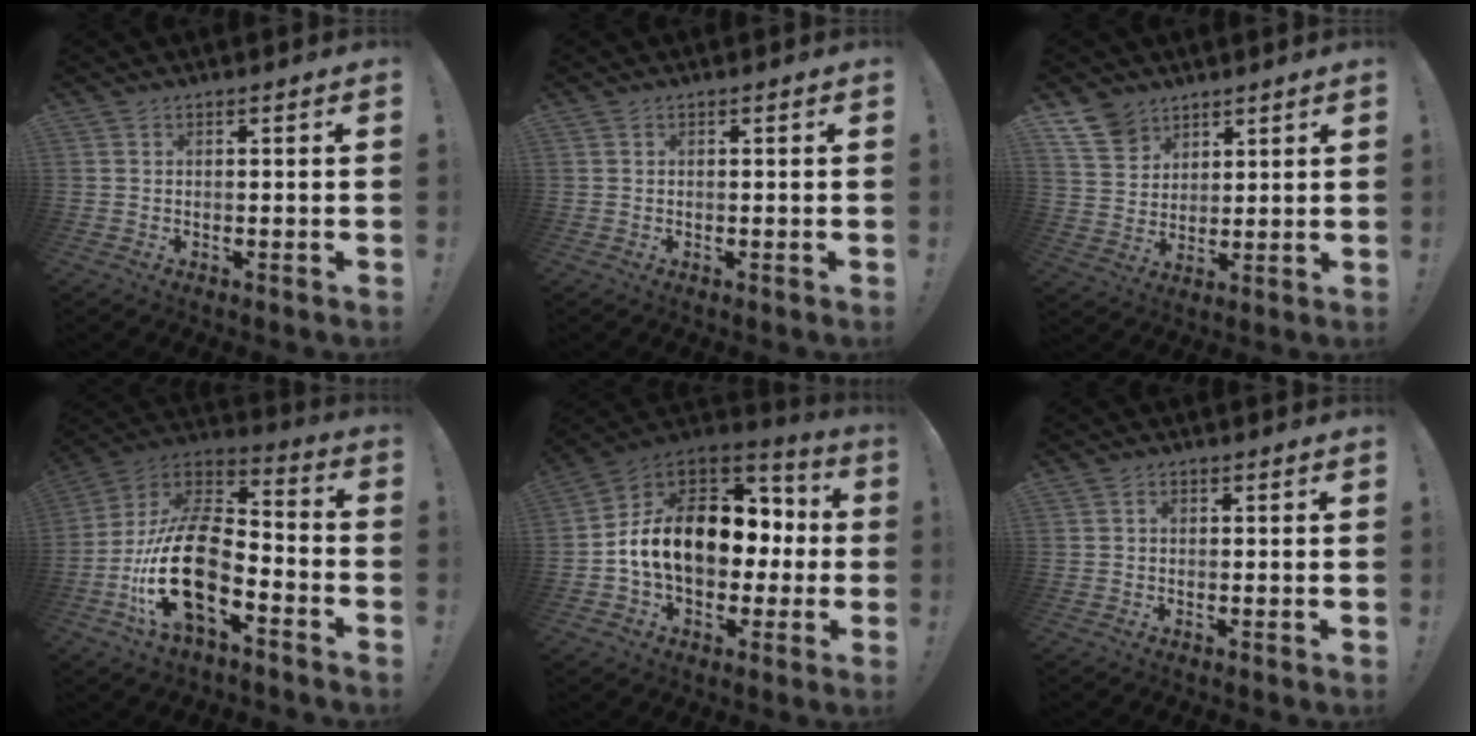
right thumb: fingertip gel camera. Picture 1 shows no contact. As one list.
[{"total": 0.0}, {"total": 9.8, "force": [7.1, 6.3, 2.5], "torque": [-0.046, -0.047, 0.141]}, {"total": 22.2, "force": [-7.7, 11.2, 17.6], "torque": [-0.360, 0.037, -0.127]}, {"total": 18.4, "force": [1.5, 13.4, 12.5], "torque": [-0.190, 0.006, 0.047]}, {"total": 0.8, "force": [-0.2, 0.6, 0.4], "torque": [-0.008, 0.003, -0.004]}]